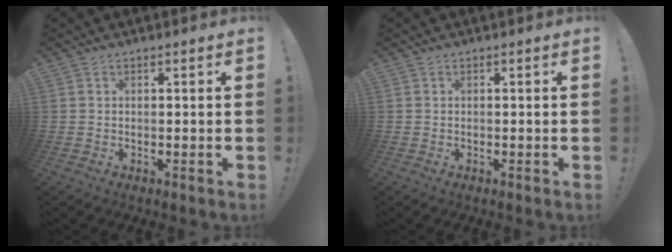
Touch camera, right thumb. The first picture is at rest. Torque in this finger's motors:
{"motor_torque": [0.15, 0.03, 0.29, -0.21, 0.00]}